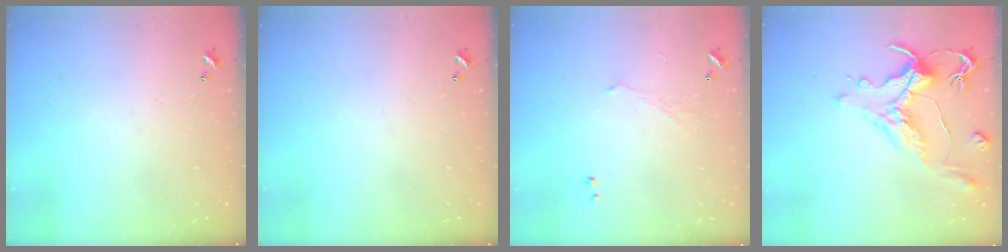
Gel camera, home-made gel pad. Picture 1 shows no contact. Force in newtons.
{"total": 0.0}
{"total": 0.9, "press": 0.7, "slide": 0.5}
{"total": 1.5, "press": 0.4, "slide": 1.5}